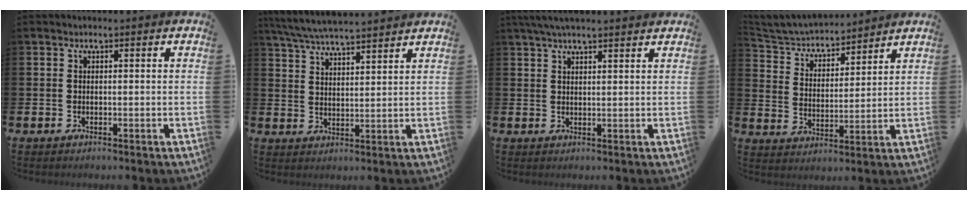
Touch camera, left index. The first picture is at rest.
{"total": 6.1, "force": [6.0, 0.3, 1.4], "torque": [-0.051, -0.029, 0.108]}
{"total": 3.9, "force": [3.4, 0.4, 1.9], "torque": [-0.041, -0.004, 0.062]}
{"total": 5.0, "force": [4.8, 1.2, 0.7], "torque": [-0.043, -0.037, 0.081]}